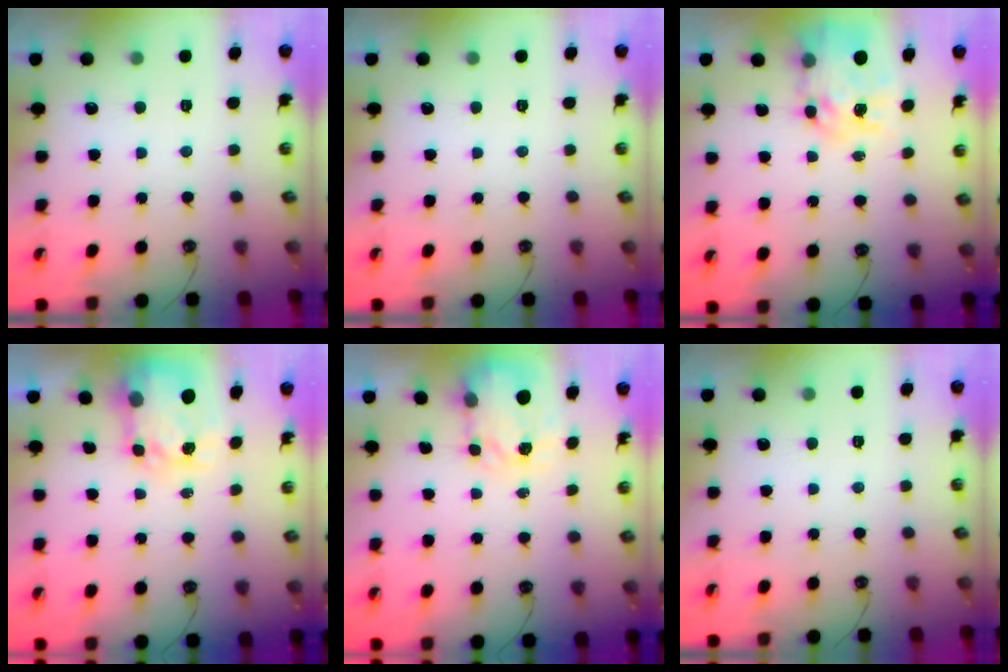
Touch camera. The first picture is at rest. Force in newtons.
{"total": 0.0}
{"total": 11.2, "press": 11.2, "slide": 1.1}
{"total": 5.3, "press": 5.2, "slide": 0.7}
{"total": 3.8, "press": 3.7, "slide": 0.5}
{"total": 0.0}